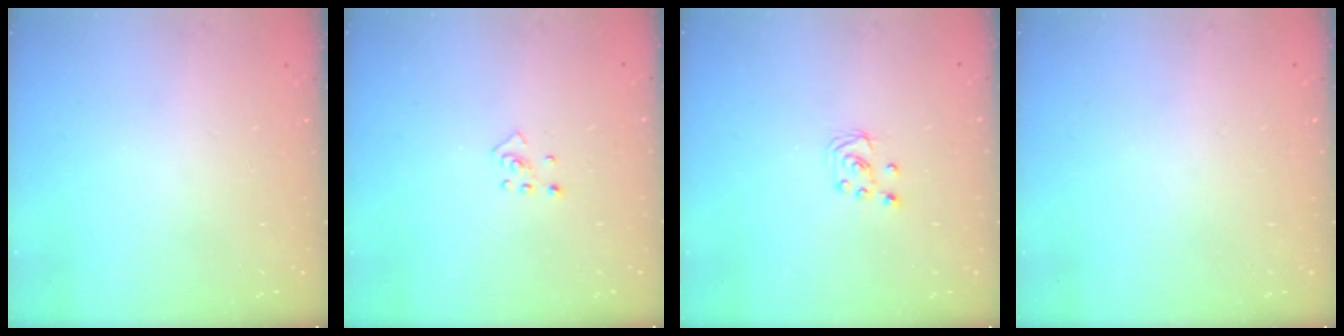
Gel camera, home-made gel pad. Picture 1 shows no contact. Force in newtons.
{"total": 3.4, "press": 3.4, "slide": 0.6}
{"total": 4.2, "press": 4.2, "slide": 0.3}
{"total": 0.0}